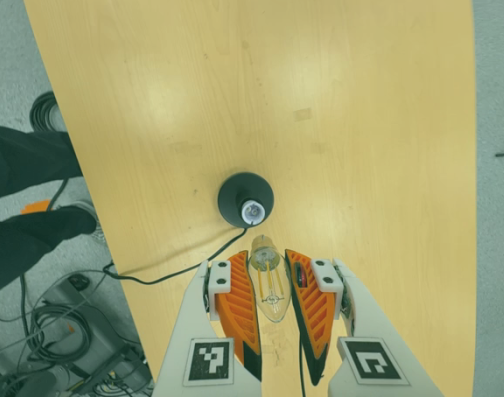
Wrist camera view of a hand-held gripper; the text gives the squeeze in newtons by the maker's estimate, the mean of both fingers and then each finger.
{"total": 21.3, "left": 24.3, "right": 18.2}